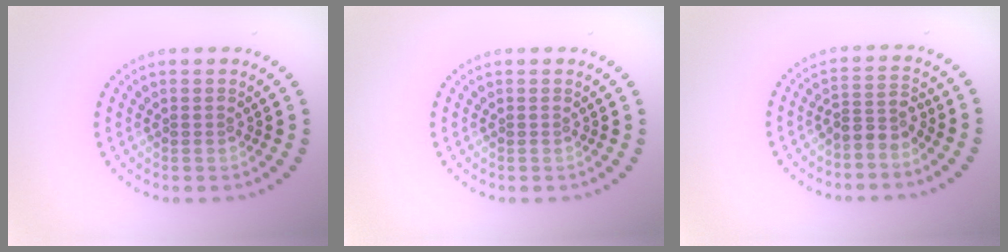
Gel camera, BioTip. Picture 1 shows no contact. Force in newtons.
{"total": 0.0}
{"total": 2.3, "press": 1.7, "slide": 1.6}